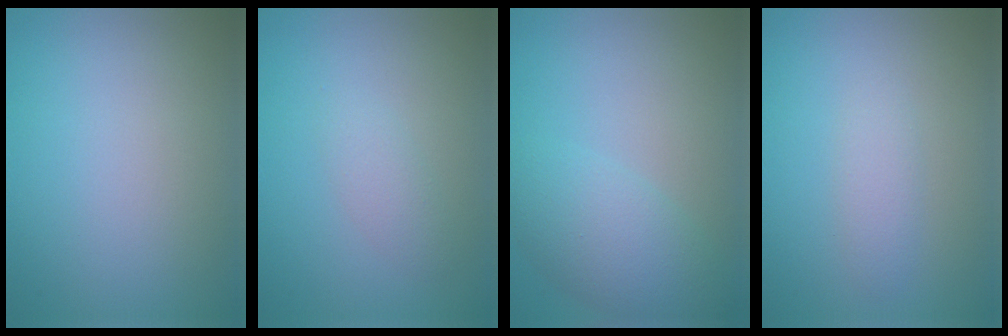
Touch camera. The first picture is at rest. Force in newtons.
{"total": 1.4, "press": 1.4, "slide": 0.1}
{"total": 4.3, "press": 4.3, "slide": 0.1}
{"total": 1.4, "press": 1.4, "slide": 0.0}